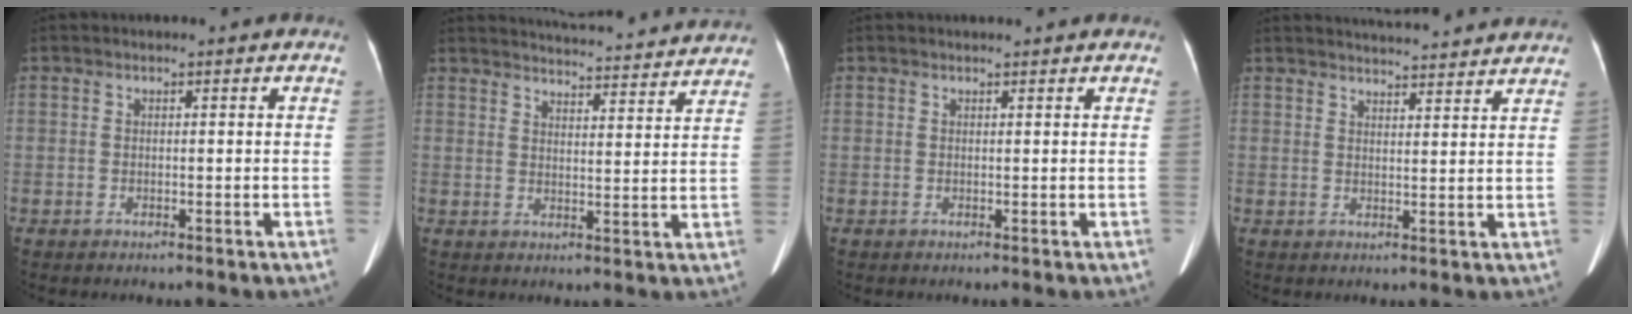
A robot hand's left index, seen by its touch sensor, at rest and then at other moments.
{"total": 20.6, "force": [19.7, 2.4, 5.4], "torque": [-0.074, -0.010, 0.241]}
{"total": 2.6, "force": [2.5, 0.3, 0.8], "torque": [-0.011, 0.018, 0.031]}
{"total": 12.6, "force": [12.1, 1.0, 3.5], "torque": [-0.048, 0.017, 0.149]}